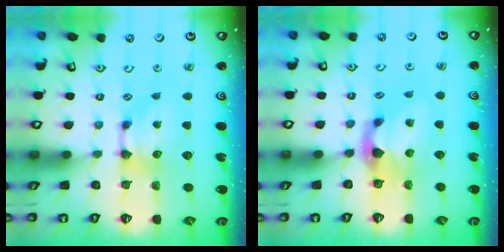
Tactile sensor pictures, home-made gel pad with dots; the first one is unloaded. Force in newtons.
{"total": 2.9, "press": 2.6, "slide": 1.3}